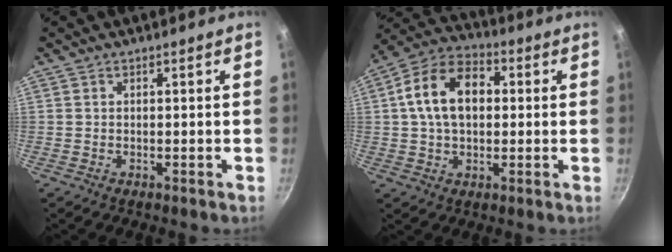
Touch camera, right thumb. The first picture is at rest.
{"total": 14.0, "force": [1.9, 9.3, 10.2], "torque": [-0.150, 0.026, 0.016]}